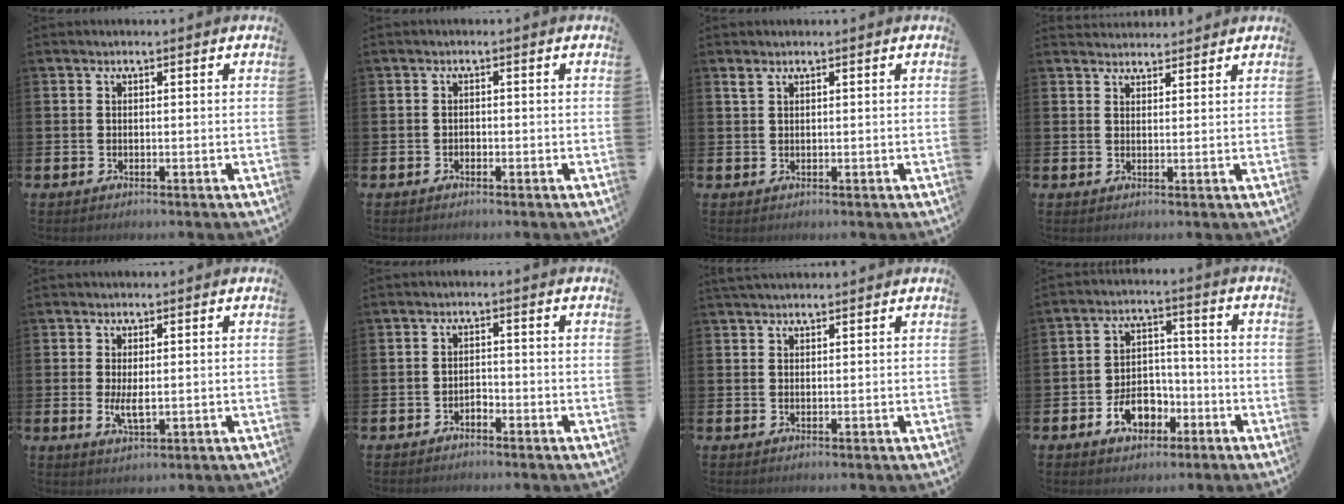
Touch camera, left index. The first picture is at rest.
{"total": 0.7, "force": [-0.5, 0.5, 0.1], "torque": [-0.006, 0.005, -0.011]}
{"total": 1.0, "force": [0.8, 0.2, 0.5], "torque": [-0.010, 0.002, 0.013]}
{"total": 2.5, "force": [2.5, 0.6, -0.1], "torque": [0.009, -0.013, 0.043]}
{"total": 2.9, "force": [0.3, 1.0, 2.7], "torque": [-0.040, -0.004, 0.003]}
{"total": 1.4, "force": [-1.2, 0.6, 0.2], "torque": [-0.004, 0.001, -0.027]}
{"total": 1.8, "force": [1.7, 0.3, 0.4], "torque": [-0.006, 0.000, 0.030]}
{"total": 6.3, "force": [-3.0, 4.4, 3.3], "torque": [-0.044, 0.013, -0.059]}